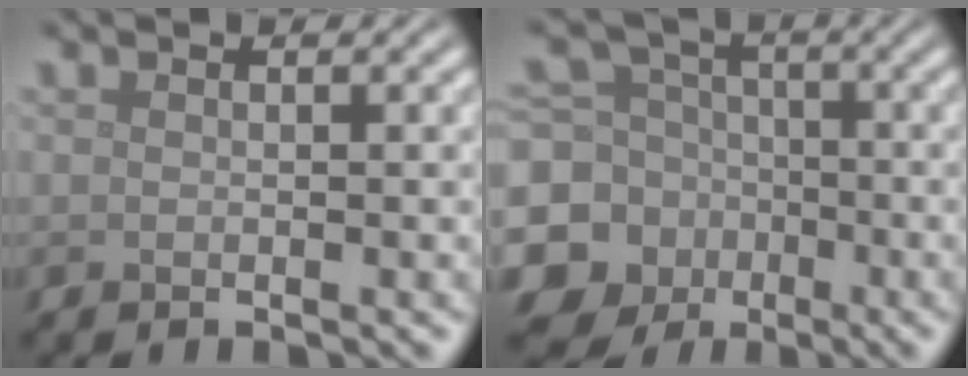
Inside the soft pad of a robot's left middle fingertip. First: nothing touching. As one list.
[{"total": 12.2, "force": [-3.9, 11.2, 3.0], "torque": [-0.108, -0.035, -0.088]}]